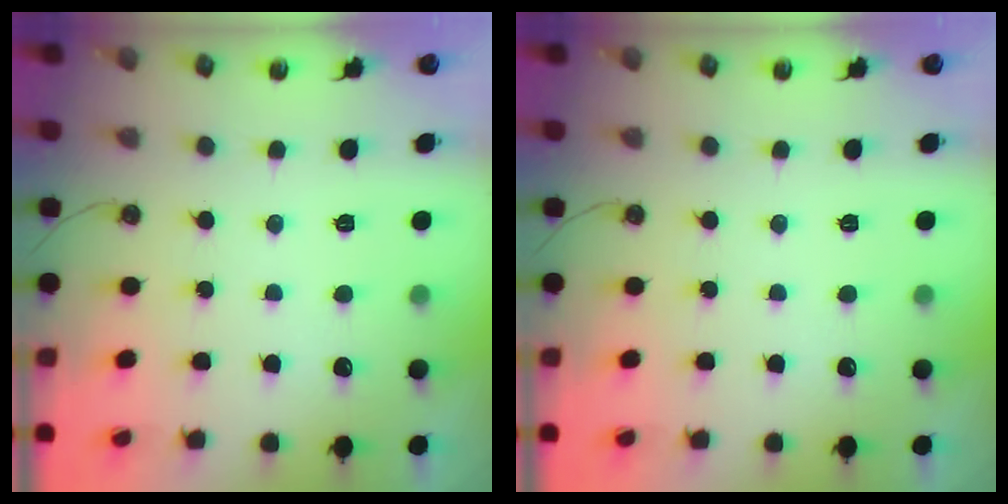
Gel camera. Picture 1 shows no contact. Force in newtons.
{"total": 0.0}